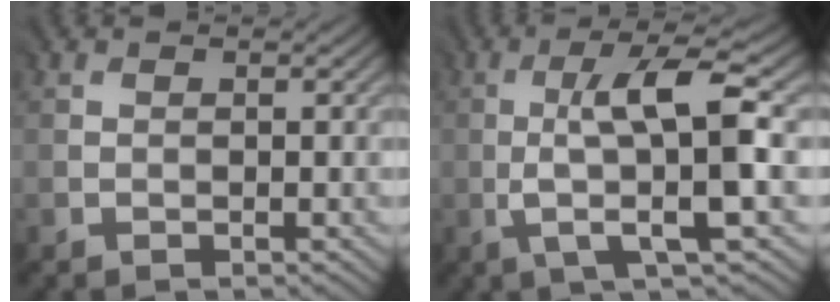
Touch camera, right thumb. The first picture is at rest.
{"total": 8.4, "force": [0.0, 1.2, 8.3], "torque": [-0.137, 0.017, -0.001]}